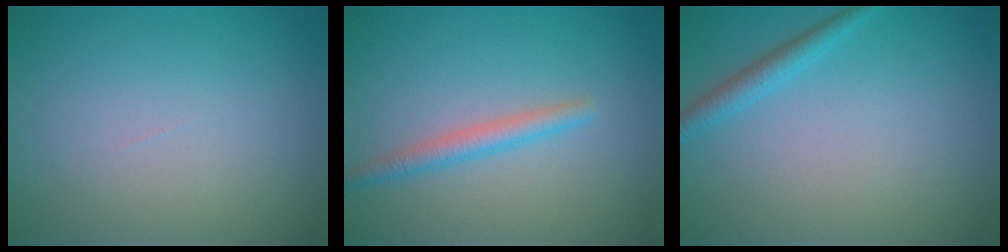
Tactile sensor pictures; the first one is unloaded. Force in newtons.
{"total": 2.1, "press": 2.1, "slide": 0.1}
{"total": 1.8, "press": 1.8, "slide": 0.1}